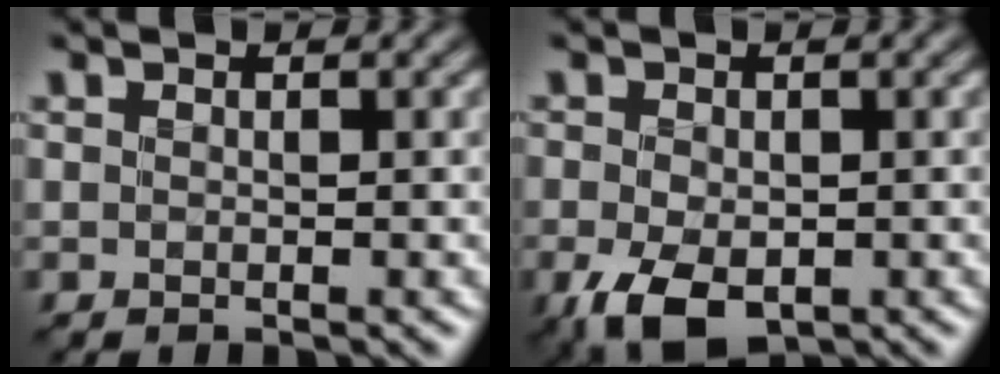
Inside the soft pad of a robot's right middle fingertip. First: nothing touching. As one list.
[{"total": 4.7, "force": [-1.9, 2.8, 3.3], "torque": [-0.075, -0.013, -0.036]}]